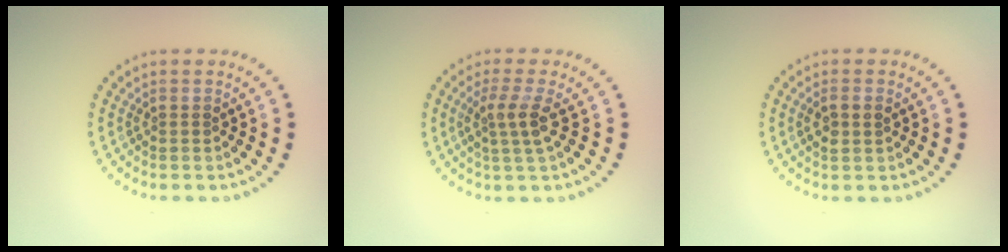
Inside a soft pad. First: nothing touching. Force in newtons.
{"total": 2.5, "press": 1.9, "slide": 1.7}
{"total": 1.6, "press": 1.5, "slide": 0.4}